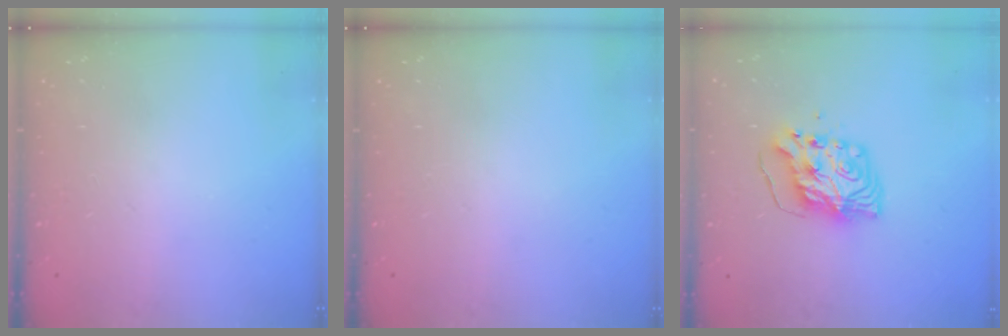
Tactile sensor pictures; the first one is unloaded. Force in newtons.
{"total": 0.0}
{"total": 8.3, "press": 8.3, "slide": 0.9}